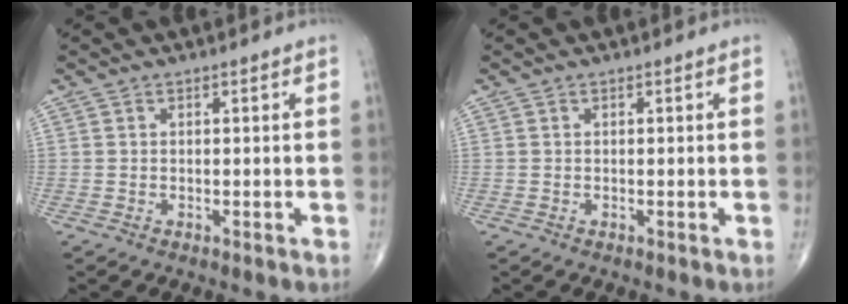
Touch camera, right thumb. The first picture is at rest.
{"total": 0.0}